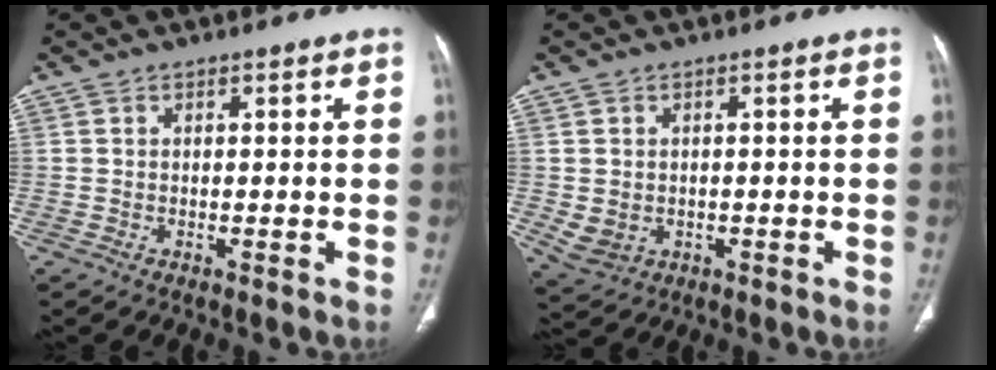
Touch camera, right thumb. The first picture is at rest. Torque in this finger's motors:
{"motor_torque": [-0.07, 0.58, 0.22, 0.61, 0.11]}